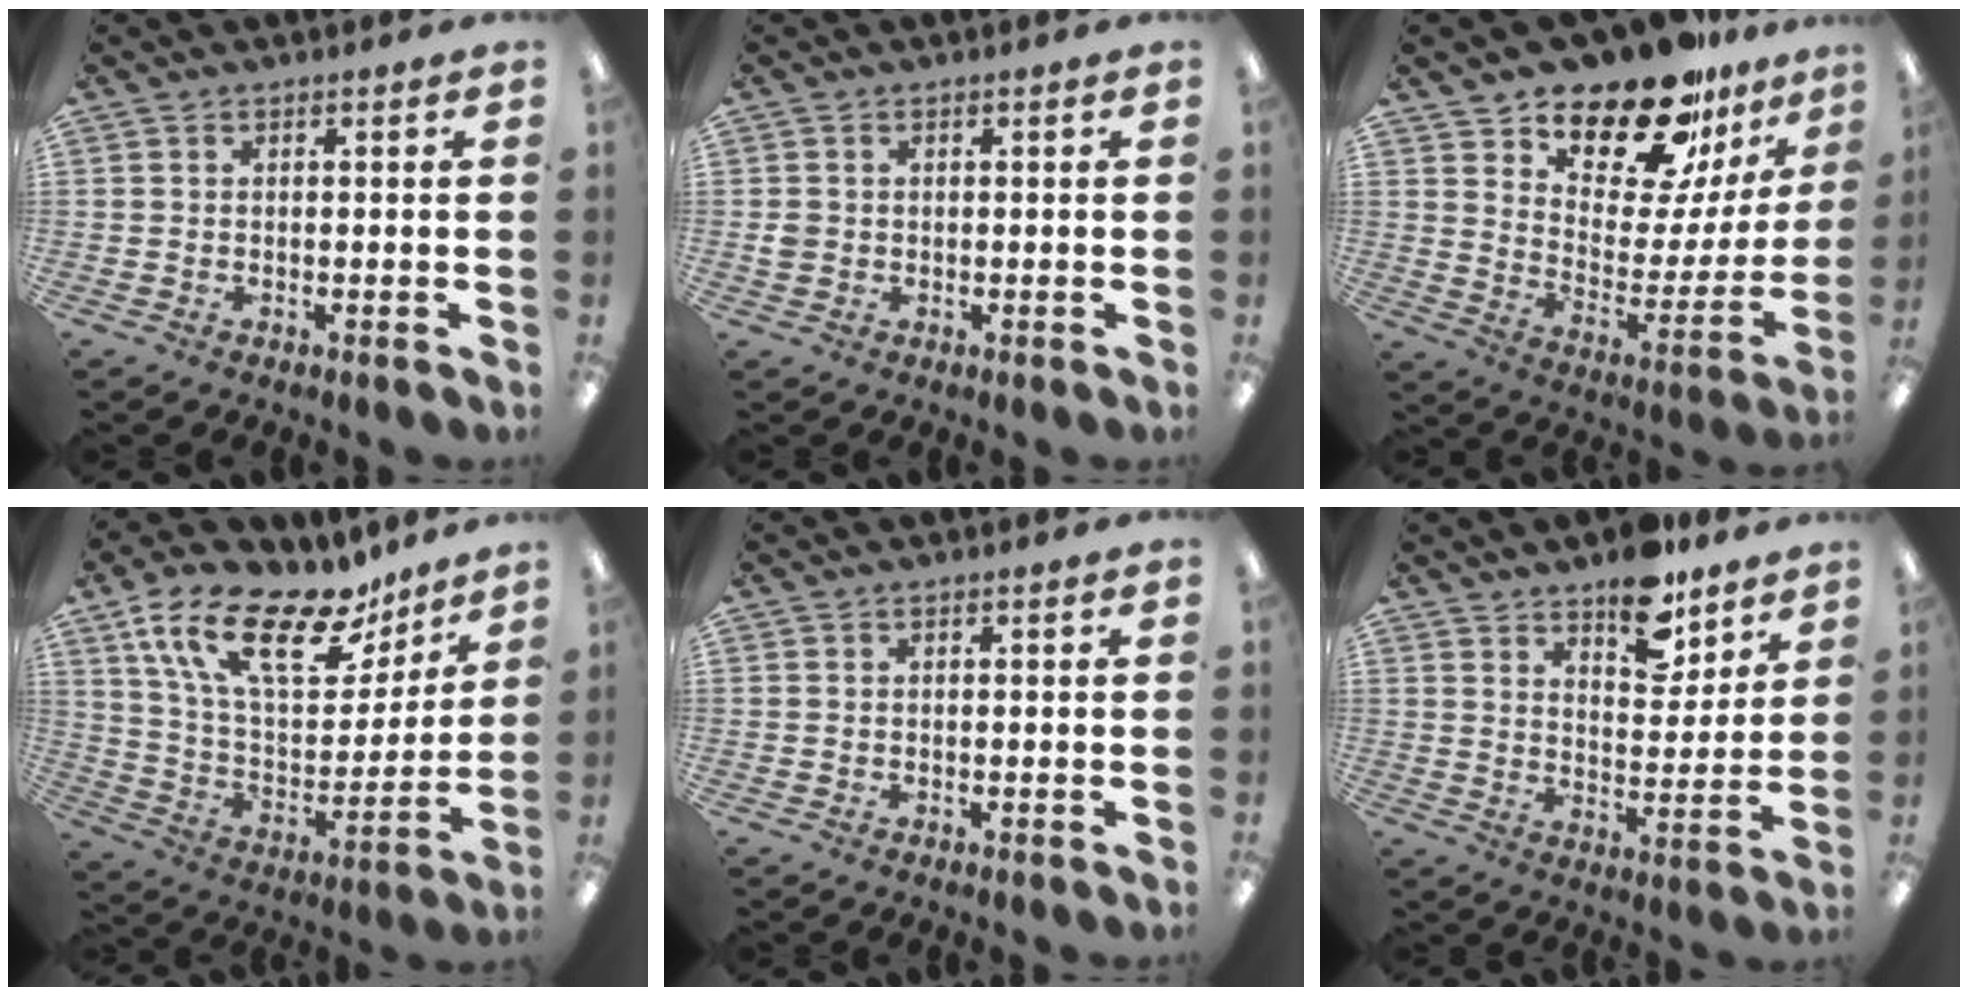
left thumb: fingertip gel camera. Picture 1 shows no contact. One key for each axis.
{"total": 1.8, "fx": 0.0, "fy": 1.7, "fz": 0.6, "tx": -0.011, "ty": 0.004, "tz": -0.002}
{"total": 21.0, "fx": 17.5, "fy": 7.6, "fz": 8.8, "tx": -0.141, "ty": -0.127, "tz": 0.300}
{"total": 23.5, "fx": 14.3, "fy": 10.7, "fz": 15.4, "tx": -0.262, "ty": -0.070, "tz": 0.250}
{"total": 0.0}
{"total": 11.4, "fx": 8.9, "fy": 5.1, "fz": 5.0, "tx": -0.054, "ty": -0.059, "tz": 0.155}